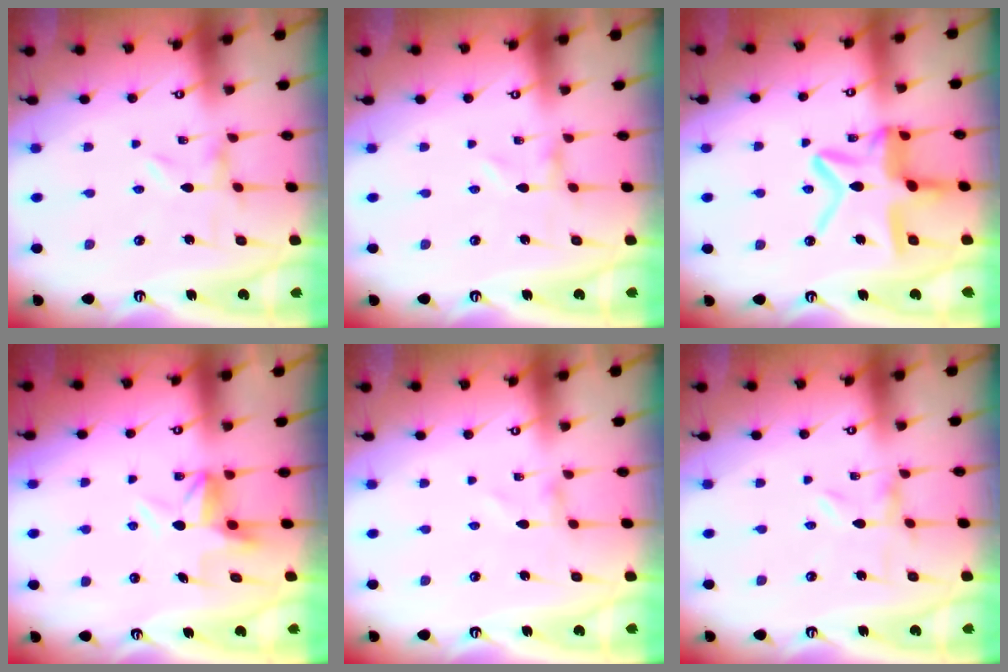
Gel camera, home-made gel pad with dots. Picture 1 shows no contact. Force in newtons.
{"total": 0.0}
{"total": 15.7, "press": 15.6, "slide": 1.3}
{"total": 6.4, "press": 6.4, "slide": 0.3}
{"total": 0.6, "press": 0.6, "slide": 0.1}
{"total": 0.0}